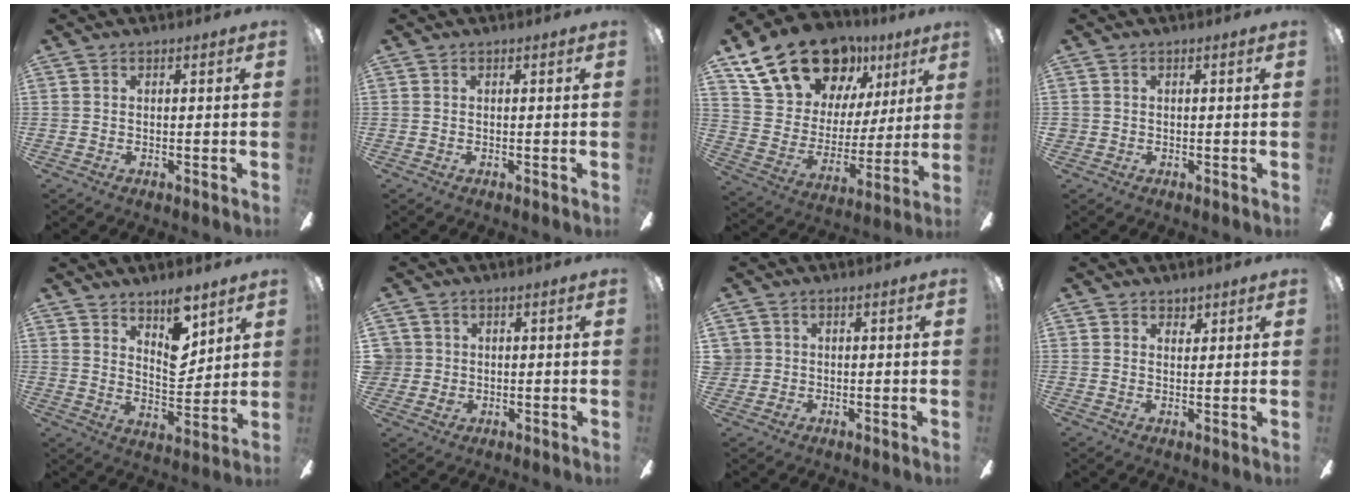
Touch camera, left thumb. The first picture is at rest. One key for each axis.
{"total": 0.0}
{"total": 21.7, "fx": 15.3, "fy": 12.1, "fz": 9.4, "tx": -0.173, "ty": -0.092, "tz": 0.292}
{"total": 0.6, "fx": -0.2, "fy": 0.6, "fz": 0.1, "tx": 0.000, "ty": 0.003, "tz": -0.006}
{"total": 10.7, "fx": 7.4, "fy": 4.9, "fz": 6.0, "tx": -0.073, "ty": -0.051, "tz": 0.131}
{"total": 3.7, "fx": 0.5, "fy": 3.7, "fz": 0.2, "tx": -0.007, "ty": 0.007, "tz": 0.010}
{"total": 2.6, "fx": 0.1, "fy": 2.6, "fz": 0.1, "tx": -0.009, "ty": 0.006, "tz": 0.002}
{"total": 2.5, "fx": 2.1, "fy": 1.4, "fz": 0.0, "tx": 0.011, "ty": -0.010, "tz": 0.037}